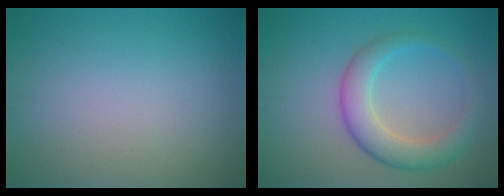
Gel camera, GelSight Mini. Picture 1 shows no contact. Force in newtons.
{"total": 4.7, "press": 4.7, "slide": 0.1}